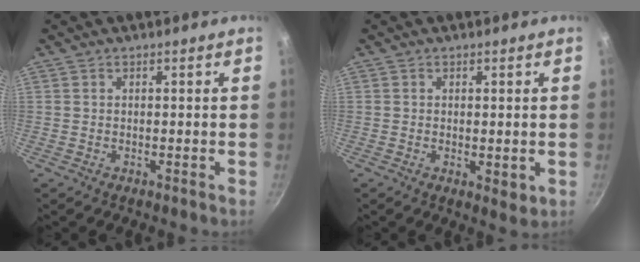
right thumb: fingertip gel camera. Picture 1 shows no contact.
{"total": 2.8, "force": [-0.4, 1.1, 2.5], "torque": [-0.037, -0.010, -0.004]}